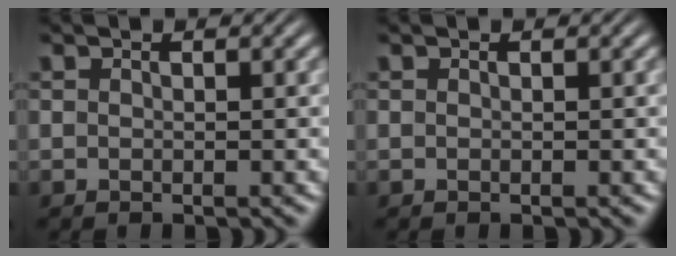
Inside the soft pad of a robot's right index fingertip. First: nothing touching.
{"total": 0.0}